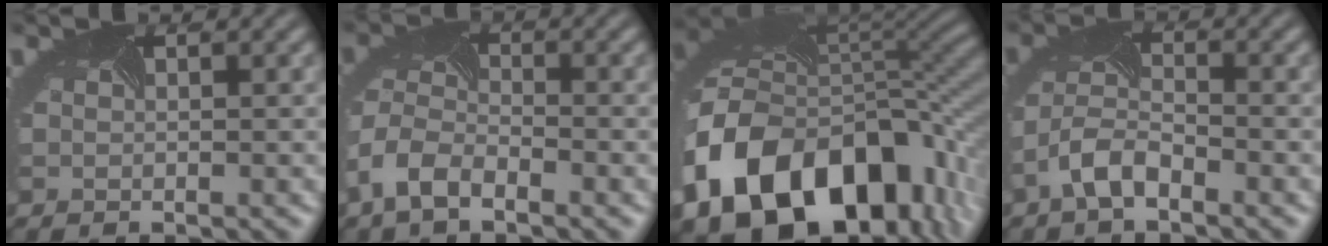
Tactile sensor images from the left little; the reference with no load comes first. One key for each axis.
{"total": 4.1, "fx": -2.7, "fy": 2.1, "fz": 2.2, "tx": -0.055, "ty": 0.002, "tz": -0.063}
{"total": 16.8, "fx": -5.3, "fy": 12.5, "fz": 9.8, "tx": -0.191, "ty": -0.021, "tz": -0.068}
{"total": 3.0, "fx": -2.3, "fy": 1.1, "fz": 1.5, "tx": -0.042, "ty": 0.011, "tz": -0.055}